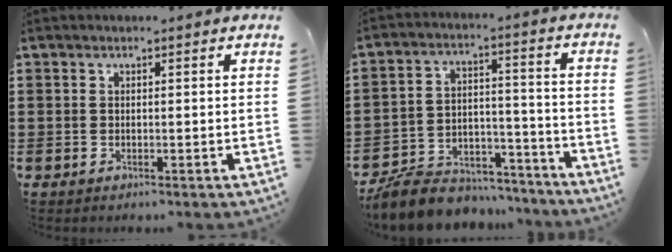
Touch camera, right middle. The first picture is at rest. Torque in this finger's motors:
{"motor_torque": [0.52, -0.19, 0.21, 0.12]}